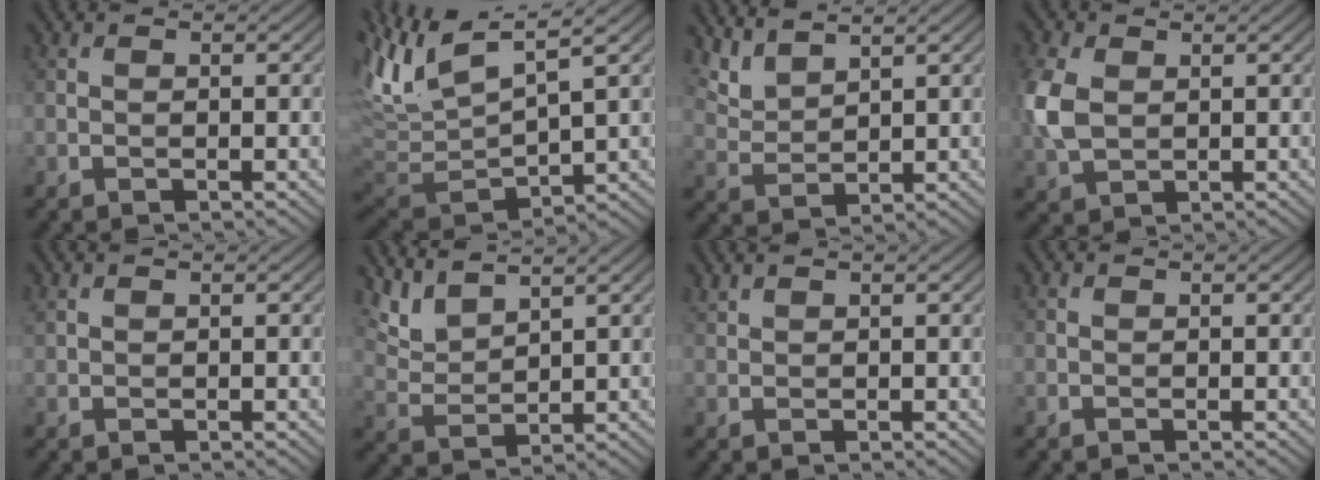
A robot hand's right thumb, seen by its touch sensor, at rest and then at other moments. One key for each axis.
{"total": 11.1, "fx": 5.2, "fy": 3.6, "fz": 9.1, "tx": -0.214, "ty": 0.014, "tz": 0.101}
{"total": 4.3, "fx": 3.8, "fy": 0.9, "fz": 1.8, "tx": -0.056, "ty": 0.000, "tz": 0.086}
{"total": 6.1, "fx": 0.7, "fy": 4.2, "fz": 4.4, "tx": -0.134, "ty": 0.002, "tz": 0.014}
{"total": 0.8, "fx": 0.7, "fy": 0.2, "fz": 0.4, "tx": -0.015, "ty": 0.003, "tz": 0.018}
{"total": 5.0, "fx": 4.3, "fy": 1.1, "fz": 2.3, "tx": -0.070, "ty": 0.001, "tz": 0.097}
{"total": 1.0, "fx": 1.0, "fy": 0.1, "fz": 0.3, "tx": -0.014, "ty": 0.005, "tz": 0.025}
{"total": 0.0}